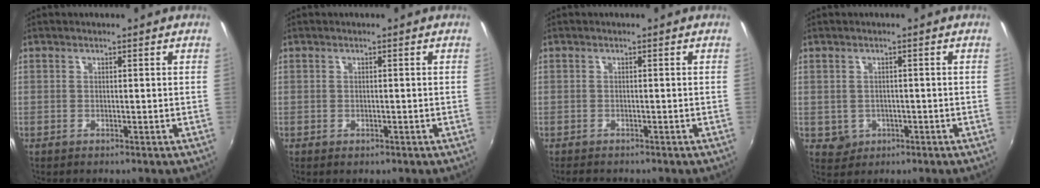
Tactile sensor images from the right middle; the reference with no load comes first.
{"total": 0.8, "force": [-0.4, 0.6, 0.3], "torque": [-0.004, -0.005, -0.008]}
{"total": 2.0, "force": [-1.8, 0.8, 0.5], "torque": [-0.015, -0.009, -0.029]}
{"total": 3.2, "force": [-0.6, 3.0, 0.9], "torque": [-0.022, 0.000, -0.002]}